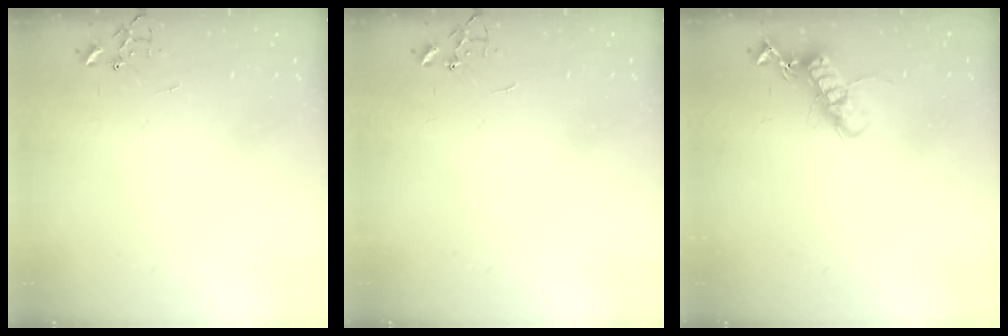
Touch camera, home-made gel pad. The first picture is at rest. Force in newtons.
{"total": 0.0}
{"total": 12.9, "press": 12.9, "slide": 0.3}